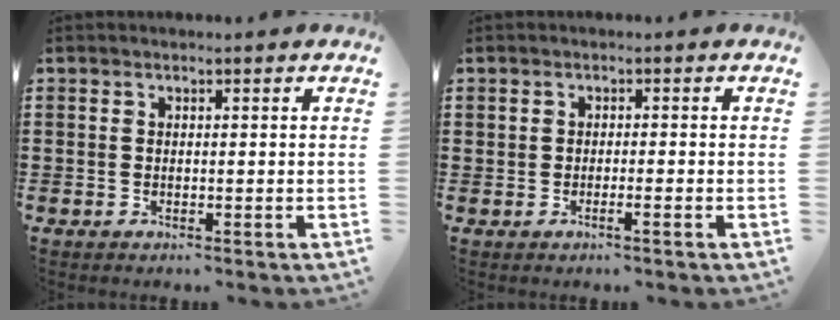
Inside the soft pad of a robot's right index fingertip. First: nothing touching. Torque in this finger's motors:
{"motor_torque": [-0.58, 0.35, 0.03, -0.01]}